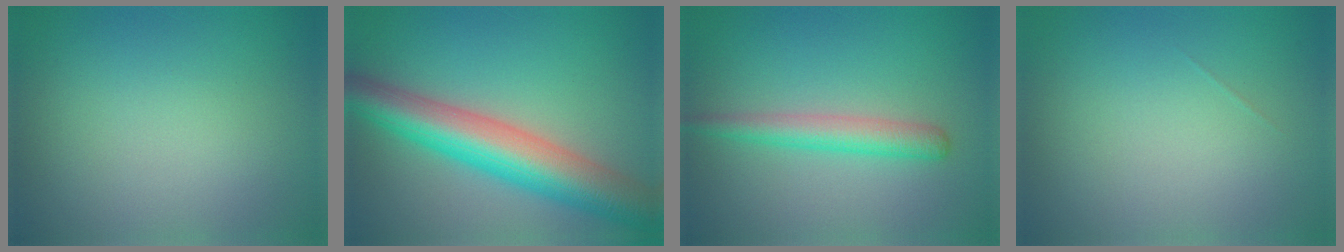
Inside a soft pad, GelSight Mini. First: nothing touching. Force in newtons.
{"total": 8.4, "press": 8.4, "slide": 0.1}
{"total": 2.9, "press": 2.9, "slide": 0.1}
{"total": 0.0}